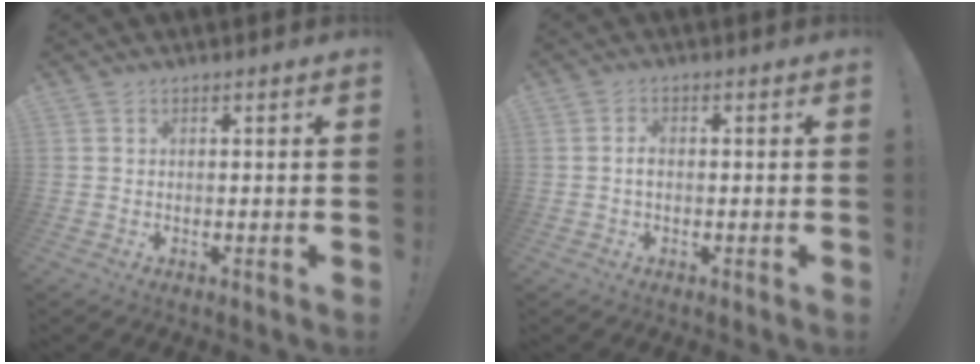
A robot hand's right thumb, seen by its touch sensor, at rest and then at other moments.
{"total": 1.9, "force": [-0.3, 1.1, 1.5], "torque": [-0.022, 0.003, -0.007]}